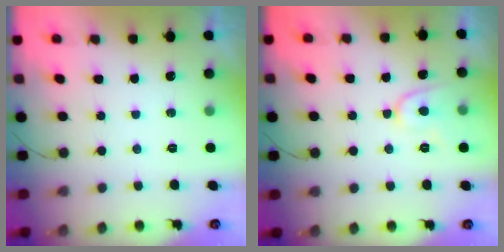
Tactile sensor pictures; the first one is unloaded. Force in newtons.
{"total": 7.4, "press": 7.4, "slide": 0.6}